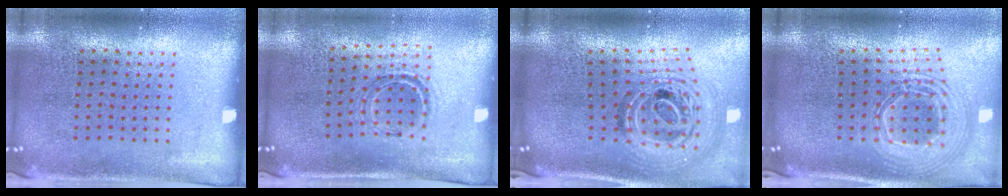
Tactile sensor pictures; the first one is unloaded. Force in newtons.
{"total": 1.0, "press": 0.9, "slide": 0.3}
{"total": 2.1, "press": 1.6, "slide": 1.4}
{"total": 2.5, "press": 1.8, "slide": 1.7}